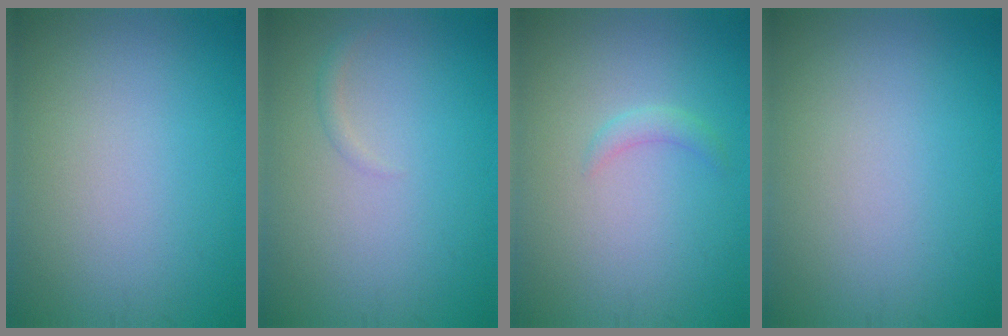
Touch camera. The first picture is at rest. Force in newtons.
{"total": 0.7, "press": 0.7, "slide": 0.1}
{"total": 1.1, "press": 1.1, "slide": 0.1}
{"total": 0.0}